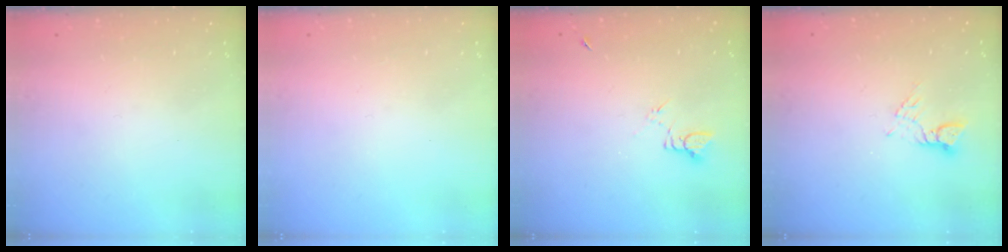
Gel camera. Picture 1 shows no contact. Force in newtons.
{"total": 0.0}
{"total": 3.4, "press": 3.4, "slide": 0.4}
{"total": 2.6, "press": 2.6, "slide": 0.3}